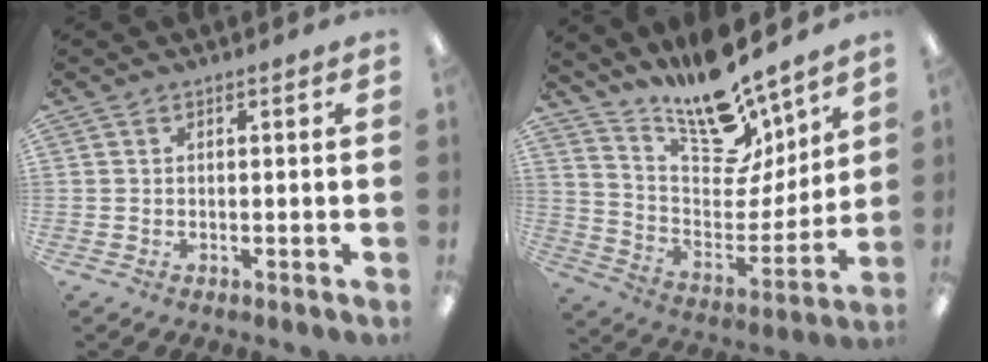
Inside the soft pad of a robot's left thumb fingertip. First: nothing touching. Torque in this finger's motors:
{"motor_torque": [0.93, 0.60, 1.11, -1.65, 0.22]}